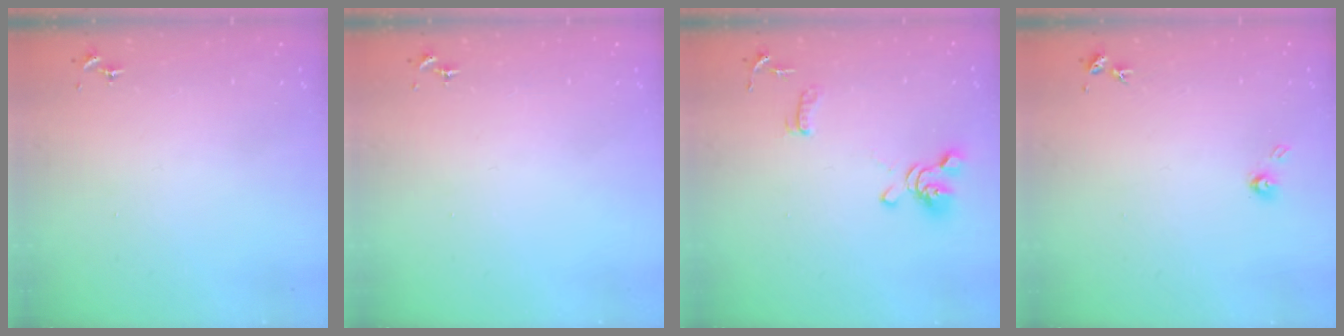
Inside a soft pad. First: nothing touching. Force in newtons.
{"total": 0.0}
{"total": 11.5, "press": 11.4, "slide": 1.6}
{"total": 3.9, "press": 3.8, "slide": 0.4}